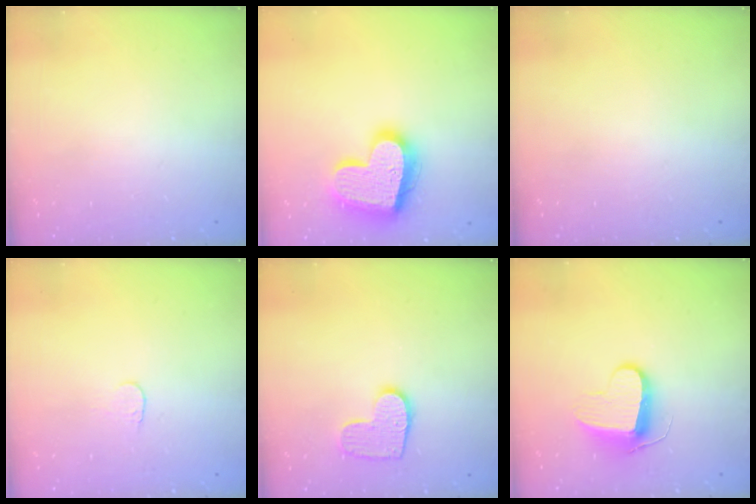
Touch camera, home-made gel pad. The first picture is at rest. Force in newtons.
{"total": 20.4, "press": 20.3, "slide": 1.7}
{"total": 0.0}
{"total": 3.8, "press": 3.8, "slide": 0.3}
{"total": 9.8, "press": 9.8, "slide": 0.3}
{"total": 9.8, "press": 9.8, "slide": 0.5}